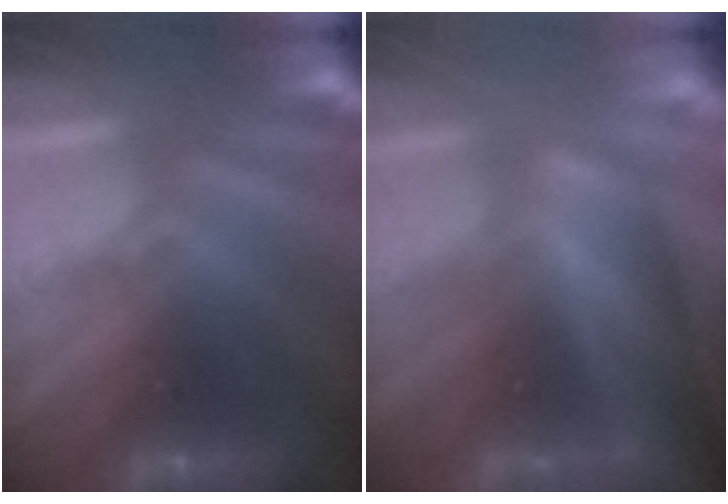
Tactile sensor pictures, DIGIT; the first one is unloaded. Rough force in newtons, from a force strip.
{"total": 3.9}